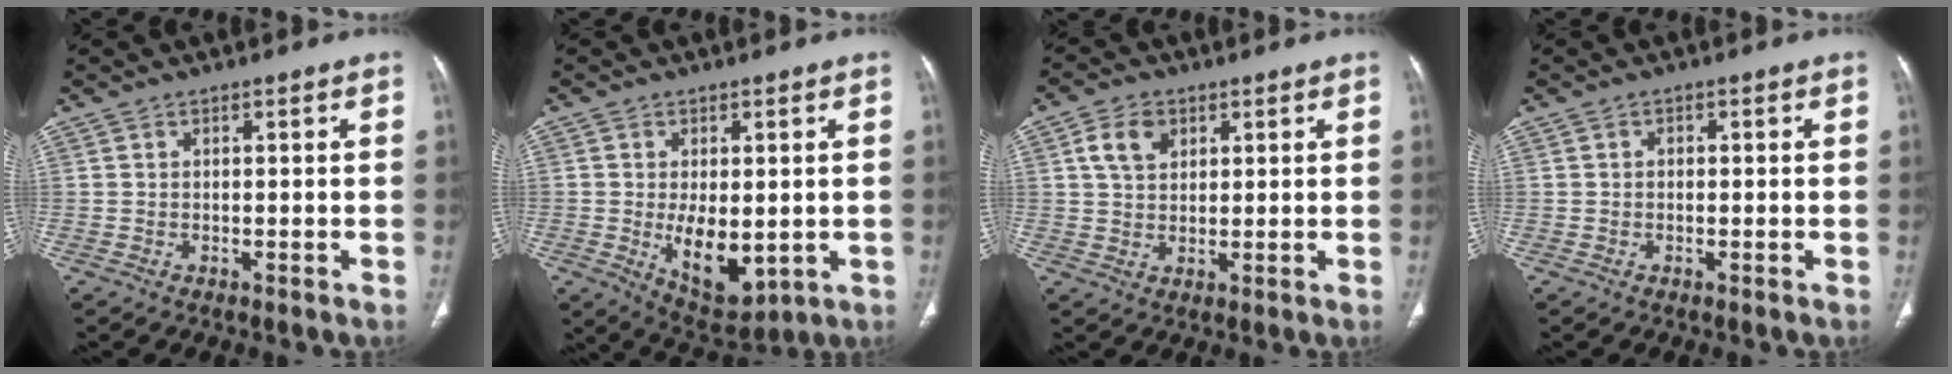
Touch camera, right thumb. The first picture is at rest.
{"total": 10.4, "force": [-1.3, 5.7, 8.6], "torque": [-0.110, -0.018, -0.001]}
{"total": 5.9, "force": [2.3, 4.2, 3.3], "torque": [-0.044, -0.004, 0.041]}
{"total": 0.9, "force": [0.0, 0.7, 0.5], "torque": [-0.002, 0.003, -0.003]}